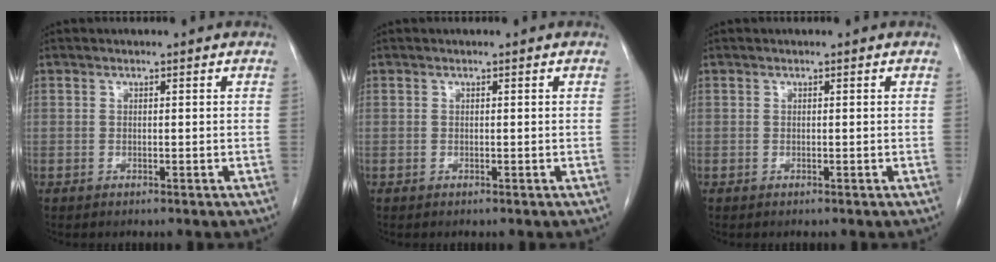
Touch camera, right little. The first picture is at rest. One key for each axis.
{"total": 0.0}
{"total": 0.0}